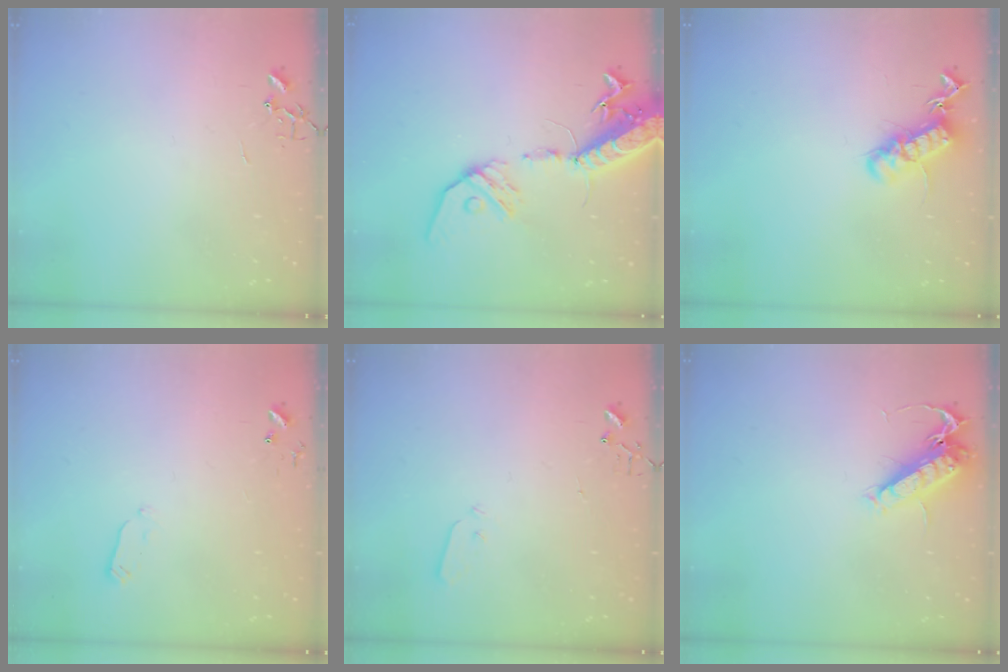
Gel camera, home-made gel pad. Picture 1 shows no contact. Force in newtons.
{"total": 18.2, "press": 17.7, "slide": 4.0}
{"total": 15.5, "press": 15.4, "slide": 1.8}
{"total": 2.7, "press": 2.6, "slide": 0.4}
{"total": 3.1, "press": 3.0, "slide": 0.7}
{"total": 13.8, "press": 13.7, "slide": 1.5}